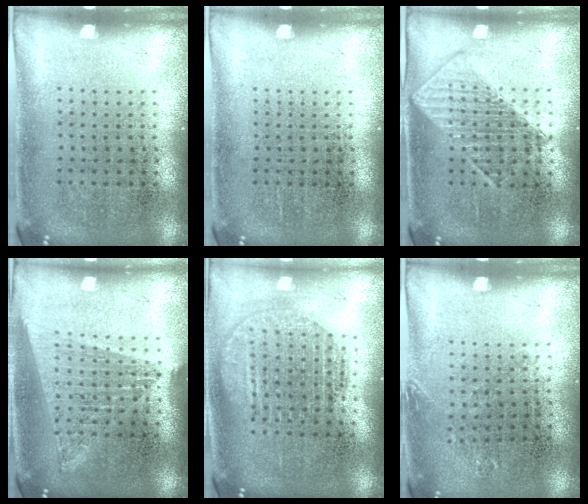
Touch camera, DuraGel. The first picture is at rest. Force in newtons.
{"total": 0.0}
{"total": 1.2, "press": 1.2, "slide": 0.2}
{"total": 1.7, "press": 1.5, "slide": 0.8}
{"total": 1.9, "press": 1.5, "slide": 1.0}
{"total": 0.8, "press": 0.8, "slide": 0.2}